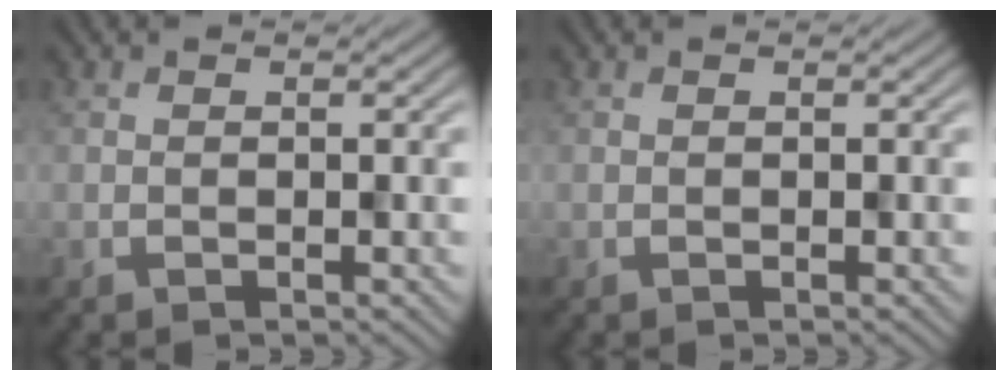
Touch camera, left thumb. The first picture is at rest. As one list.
[{"total": 0.0}]